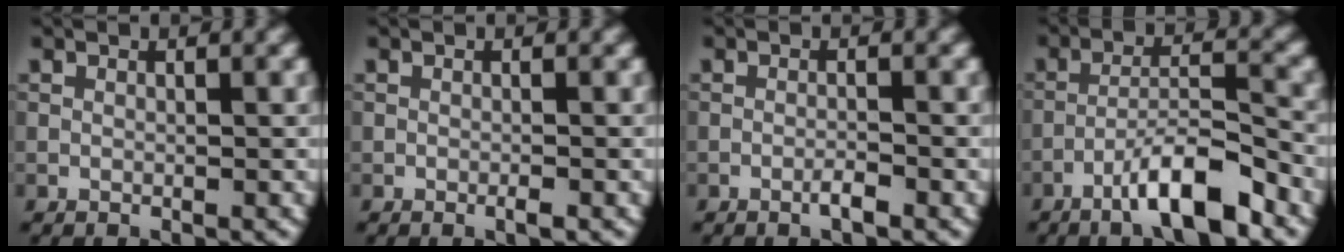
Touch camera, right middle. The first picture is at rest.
{"total": 0.7, "force": [-0.3, 0.1, 0.6], "torque": [-0.009, -0.002, -0.006]}
{"total": 1.3, "force": [-0.8, 0.1, 1.0], "torque": [-0.017, 0.001, -0.016]}
{"total": 6.5, "force": [-4.2, 1.0, 4.9], "torque": [-0.078, 0.014, -0.074]}